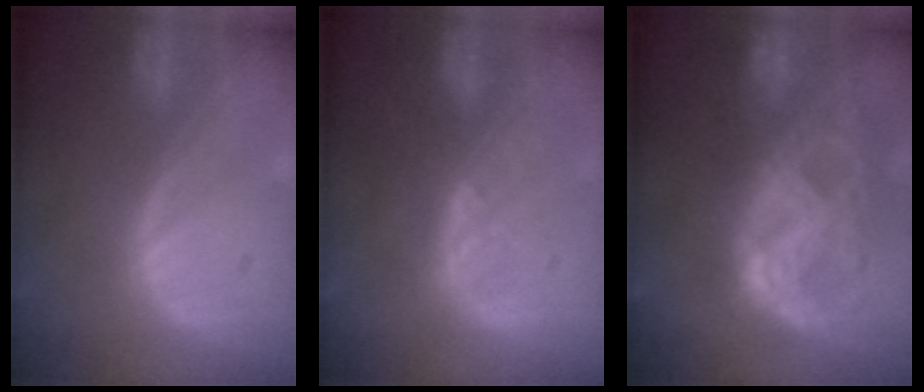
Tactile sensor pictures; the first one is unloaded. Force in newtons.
{"total": 2.0, "press": 1.9, "slide": 0.7}
{"total": 11.2, "press": 9.4, "slide": 6.1}